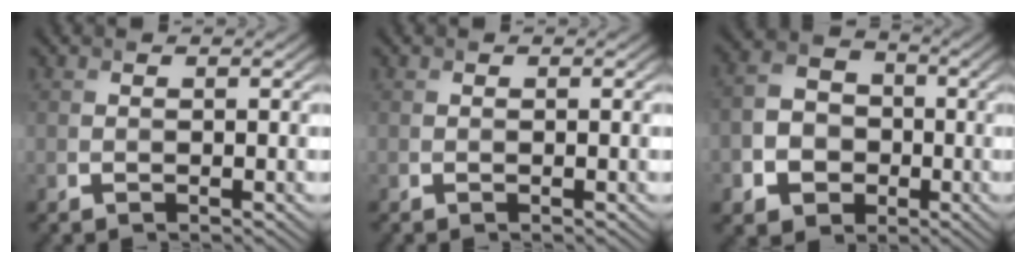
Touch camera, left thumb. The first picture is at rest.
{"total": 0.0}
{"total": 7.3, "force": [-2.6, 6.0, 3.2], "torque": [-0.076, -0.018, -0.058]}